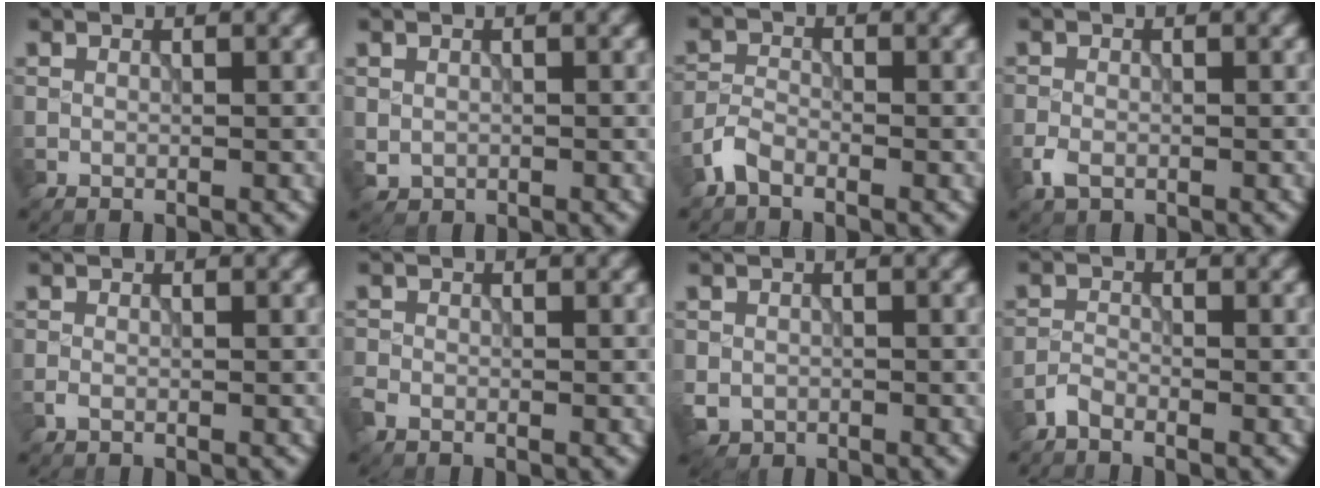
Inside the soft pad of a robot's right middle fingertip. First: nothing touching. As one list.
[{"total": 0.9, "force": [0.0, 0.9, 0.3], "torque": [-0.003, -0.006, 0.002]}, {"total": 2.0, "force": [-1.6, 0.8, 1.0], "torque": [-0.019, 0.004, -0.040]}, {"total": 1.8, "force": [-1.0, 1.1, 1.0], "torque": [-0.023, -0.001, -0.022]}, {"total": 0.6, "force": [-0.4, 0.2, 0.4], "torque": [-0.012, 0.000, -0.010]}, {"total": 1.4, "force": [-1.0, 0.8, 0.6], "torque": [-0.013, -0.003, -0.027]}, {"total": 2.1, "force": [-0.7, 1.8, 0.7], "torque": [-0.016, -0.008, -0.017]}, {"total": 1.3, "force": [-1.2, 0.3, 0.5], "torque": [-0.010, 0.003, -0.030]}]